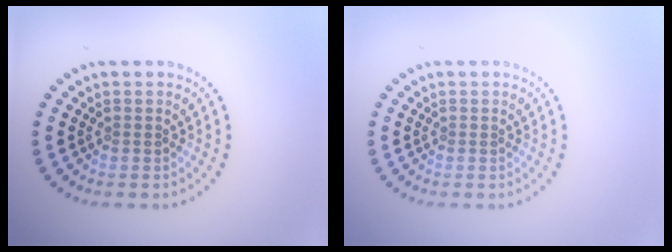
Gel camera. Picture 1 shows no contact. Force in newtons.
{"total": 0.0}